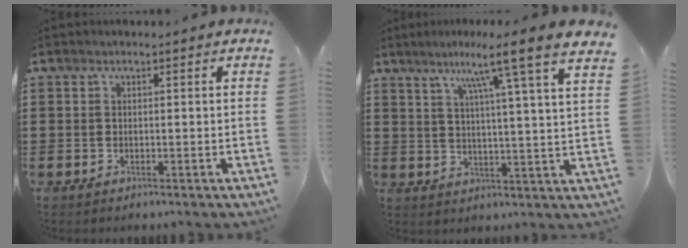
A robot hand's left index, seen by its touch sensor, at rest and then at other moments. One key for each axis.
{"total": 8.9, "fx": 6.3, "fy": -1.5, "fz": 6.1, "tx": -0.116, "ty": -0.039, "tz": 0.090}